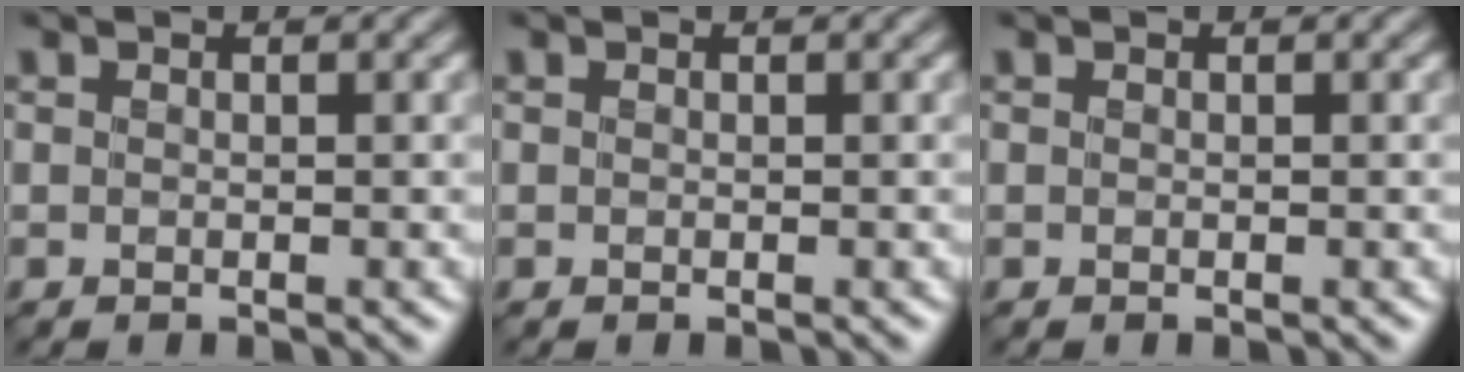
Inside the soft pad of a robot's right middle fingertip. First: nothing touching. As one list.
[{"total": 0.0}, {"total": 0.0}]